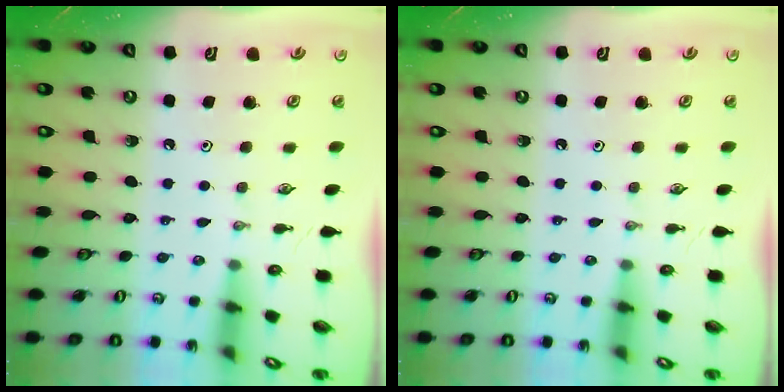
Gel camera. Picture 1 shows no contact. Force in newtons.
{"total": 0.0}